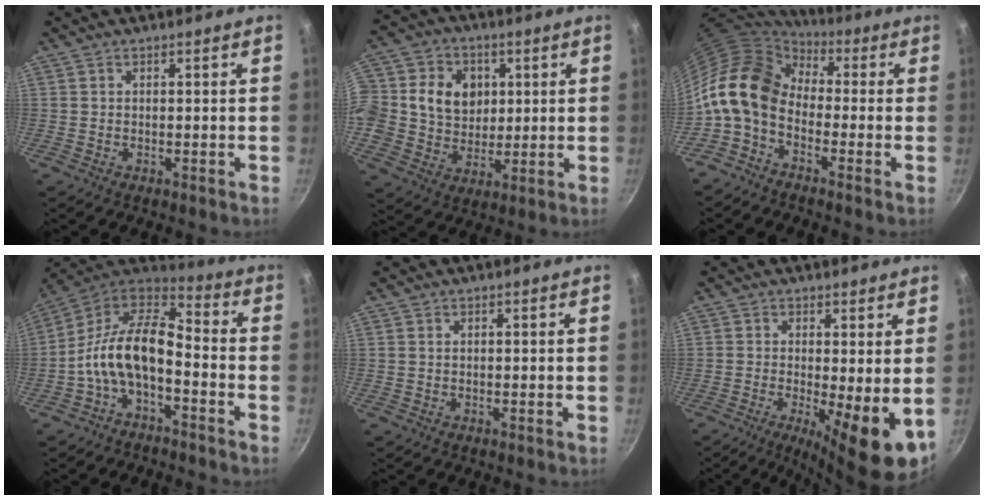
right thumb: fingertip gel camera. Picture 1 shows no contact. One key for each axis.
{"total": 19.8, "fx": 3.0, "fy": 17.4, "fz": 9.0, "tx": -0.201, "ty": 0.028, "tz": 0.052}
{"total": 13.7, "fx": -1.1, "fy": 9.6, "fz": 9.7, "tx": -0.167, "ty": 0.033, "tz": -0.043}
{"total": 14.8, "fx": -4.2, "fy": 7.7, "fz": 11.9, "tx": -0.223, "ty": 0.061, "tz": -0.096}
{"total": 0.0}
{"total": 10.1, "fx": -1.4, "fy": 2.5, "fz": 9.7, "tx": -0.139, "ty": -0.009, "tz": -0.016}